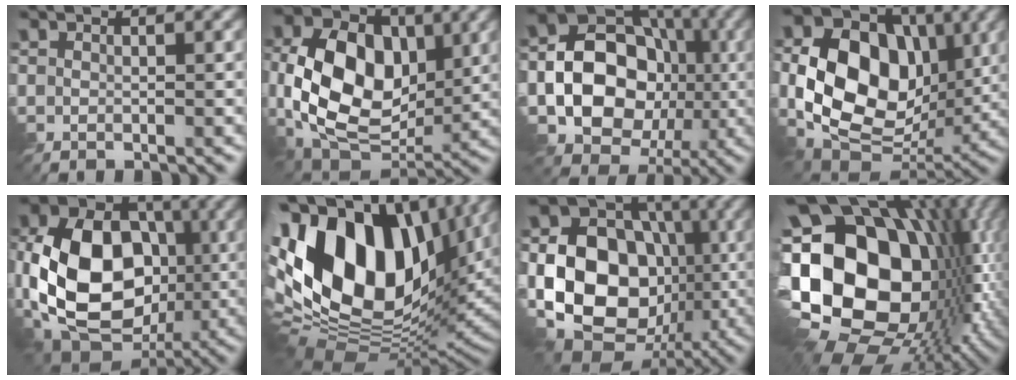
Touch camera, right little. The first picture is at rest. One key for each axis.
{"total": 12.3, "fx": -0.2, "fy": 8.5, "fz": 8.9, "tx": -0.169, "ty": 0.000, "tz": -0.013}
{"total": 15.2, "fx": -3.1, "fy": 12.5, "fz": 8.0, "tx": -0.125, "ty": -0.003, "tz": -0.073}
{"total": 15.3, "fx": 0.7, "fy": 11.5, "fz": 10.0, "tx": -0.175, "ty": -0.001, "tz": 0.015}
{"total": 13.5, "fx": -2.5, "fy": 9.6, "fz": 9.2, "tx": -0.182, "ty": -0.015, "tz": -0.055}
{"total": 19.4, "fx": 2.7, "fy": 11.9, "fz": 15.1, "tx": -0.315, "ty": 0.005, "tz": 0.046}
{"total": 17.6, "fx": -2.0, "fy": 14.2, "fz": 10.2, "tx": -0.190, "ty": 0.006, "tz": -0.060}
{"total": 22.1, "fx": -2.7, "fy": 15.7, "fz": 15.3, "tx": -0.294, "ty": 0.015, "tz": -0.069}